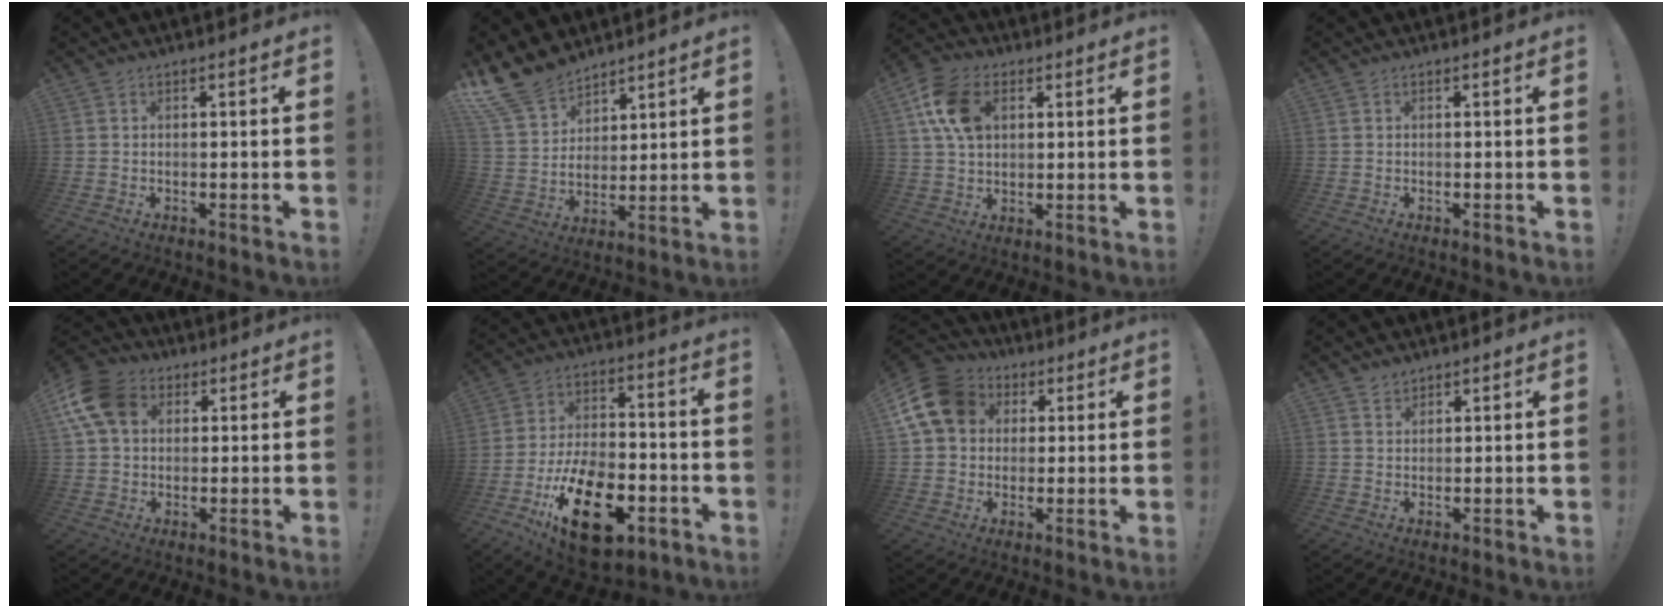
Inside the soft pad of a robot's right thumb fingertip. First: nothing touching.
{"total": 15.2, "force": [11.8, 8.2, 5.0], "torque": [-0.108, -0.078, 0.229]}
{"total": 12.7, "force": [4.4, 8.7, 8.1], "torque": [-0.143, 0.001, 0.084]}
{"total": 0.0}
{"total": 13.6, "force": [4.2, 10.0, 8.1], "torque": [-0.157, -0.004, 0.084]}
{"total": 22.5, "force": [-10.5, 12.3, 15.8], "torque": [-0.259, 0.073, -0.165]}
{"total": 15.1, "force": [4.5, 12.1, 7.8], "torque": [-0.130, -0.008, 0.090]}
{"total": 2.1, "force": [1.8, 1.0, 0.2], "torque": [0.007, -0.014, 0.034]}